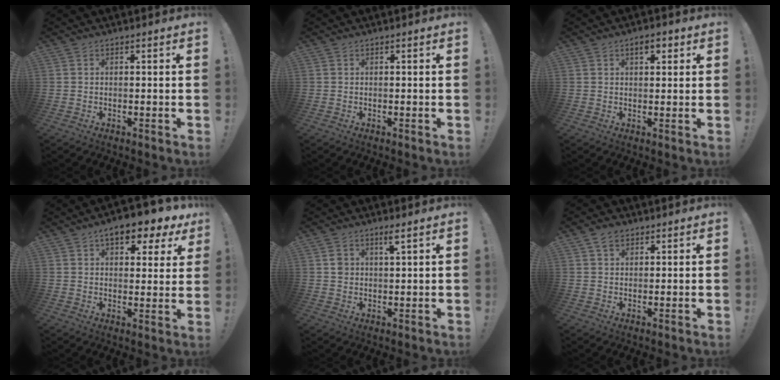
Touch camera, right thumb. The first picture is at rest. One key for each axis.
{"total": 0.0}
{"total": 3.7, "fx": 1.9, "fy": 1.8, "fz": 2.7, "tx": -0.031, "ty": -0.005, "tz": 0.027}
{"total": 9.5, "fx": 5.9, "fy": 4.1, "fz": 6.3, "tx": -0.084, "ty": -0.030, "tz": 0.101}
{"total": 3.8, "fx": 2.1, "fy": 1.8, "fz": 2.6, "tx": -0.042, "ty": -0.004, "tz": 0.035}
{"total": 3.5, "fx": 2.3, "fy": 2.1, "fz": 1.7, "tx": -0.024, "ty": -0.007, "tz": 0.041}